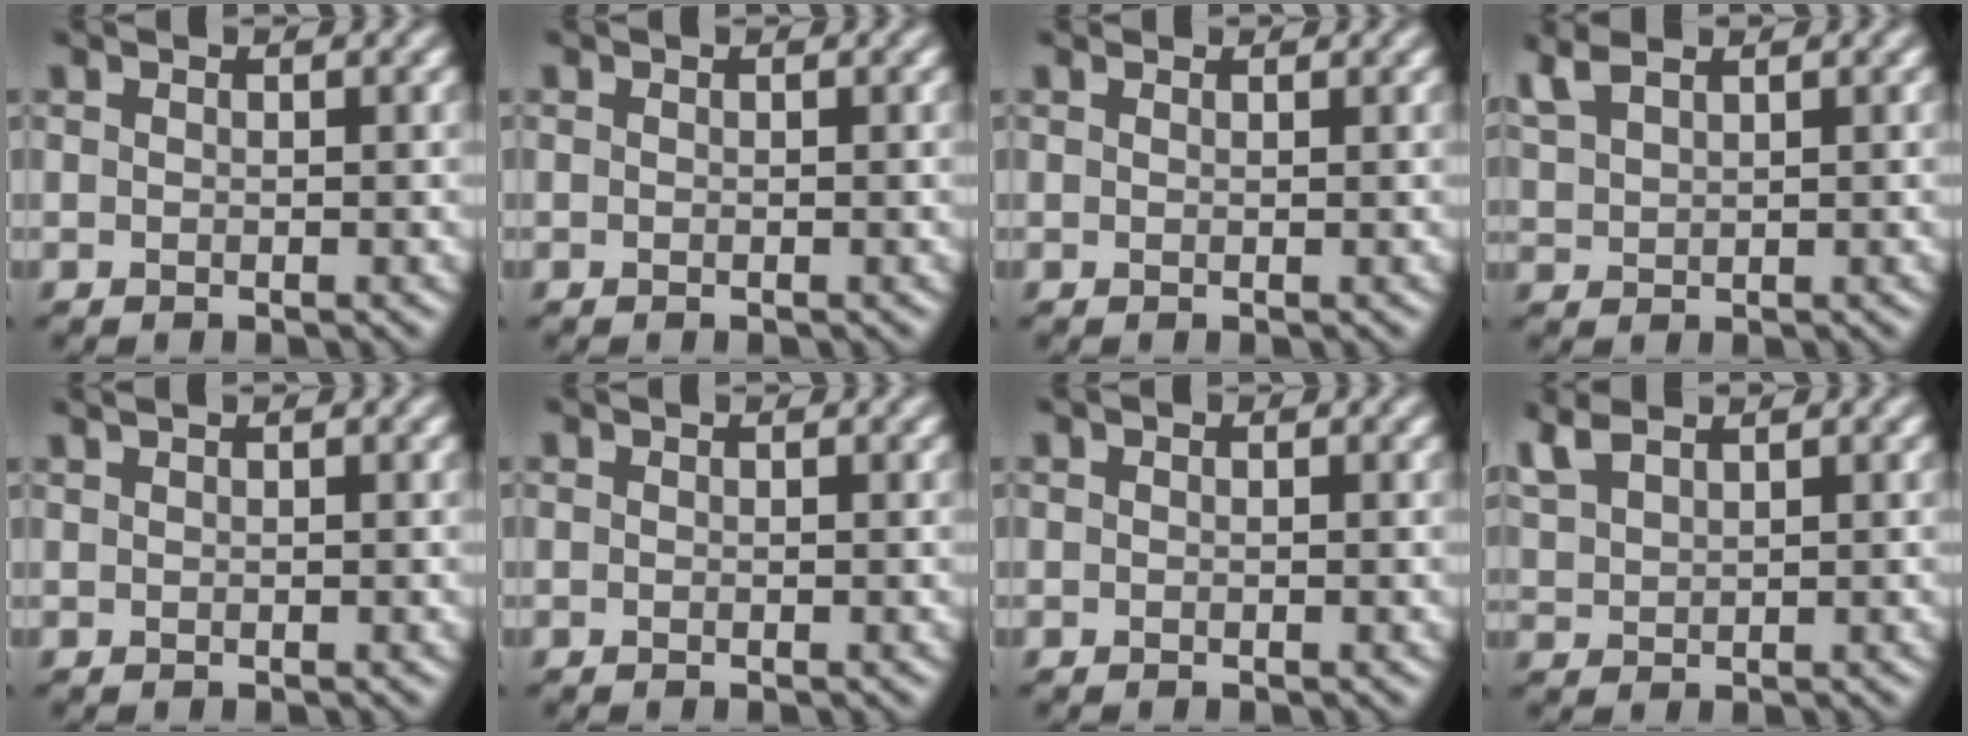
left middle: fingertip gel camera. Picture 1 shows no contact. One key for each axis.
{"total": 0.0}
{"total": 0.6, "fx": 0.6, "fy": 0.1, "fz": 0.0, "tx": -0.001, "ty": 0.000, "tz": 0.004}
{"total": 2.5, "fx": 2.2, "fy": 0.7, "fz": 1.2, "tx": -0.035, "ty": 0.013, "tz": 0.051}
{"total": 0.5, "fx": 0.5, "fy": 0.0, "fz": 0.2, "tx": -0.007, "ty": 0.002, "tz": 0.012}
{"total": 0.0}
{"total": 0.0}
{"total": 2.9, "fx": 2.4, "fy": 0.9, "fz": 1.3, "tx": -0.041, "ty": 0.013, "tz": 0.055}